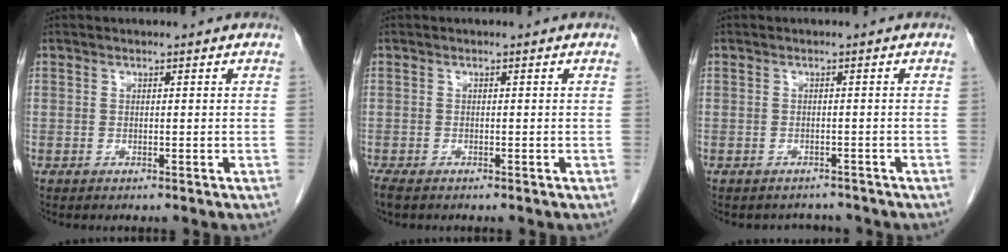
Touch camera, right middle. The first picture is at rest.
{"total": 2.6, "force": [-2.0, 1.0, 1.4], "torque": [-0.032, -0.009, -0.031]}
{"total": 2.7, "force": [-2.5, 1.1, -0.3], "torque": [0.001, 0.001, -0.036]}